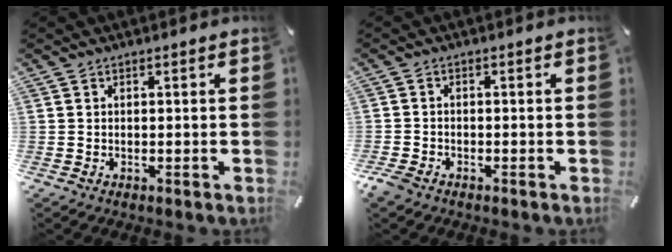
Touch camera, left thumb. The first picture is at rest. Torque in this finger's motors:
{"motor_torque": [-0.05, 0.07, 0.04, 0.07, 0.01]}